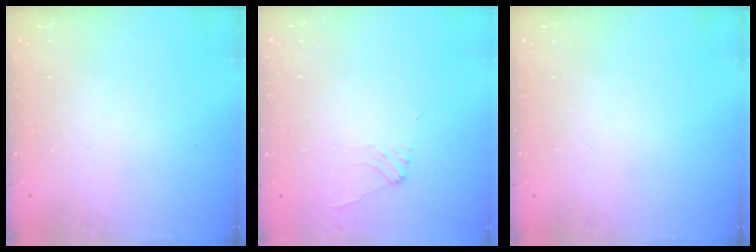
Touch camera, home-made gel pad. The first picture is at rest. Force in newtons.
{"total": 0.8, "press": 0.7, "slide": 0.3}
{"total": 0.0}